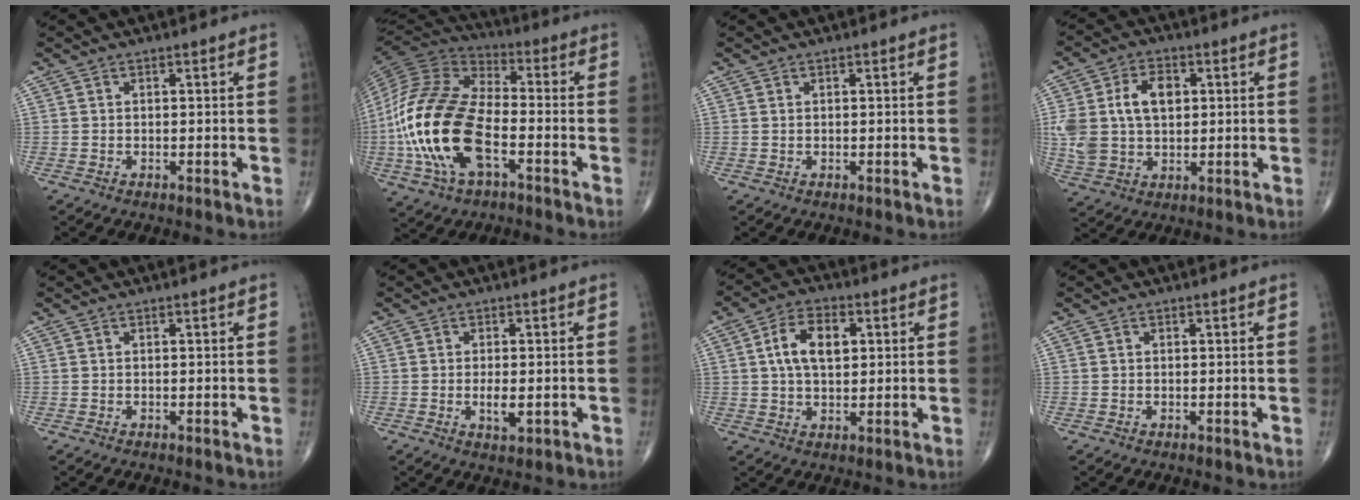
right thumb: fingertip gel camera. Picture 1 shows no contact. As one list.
[{"total": 22.1, "force": [-5.6, 11.4, 18.1], "torque": [-0.384, 0.018, -0.107]}, {"total": 0.0}, {"total": 12.8, "force": [2.3, 8.4, 9.3], "torque": [-0.173, 0.010, 0.048]}, {"total": 0.0}, {"total": 3.5, "force": [-0.7, 1.5, 3.0], "torque": [-0.053, -0.005, -0.011]}, {"total": 9.2, "force": [2.1, 5.4, 7.2], "torque": [-0.118, 0.008, 0.034]}, {"total": 0.0}]